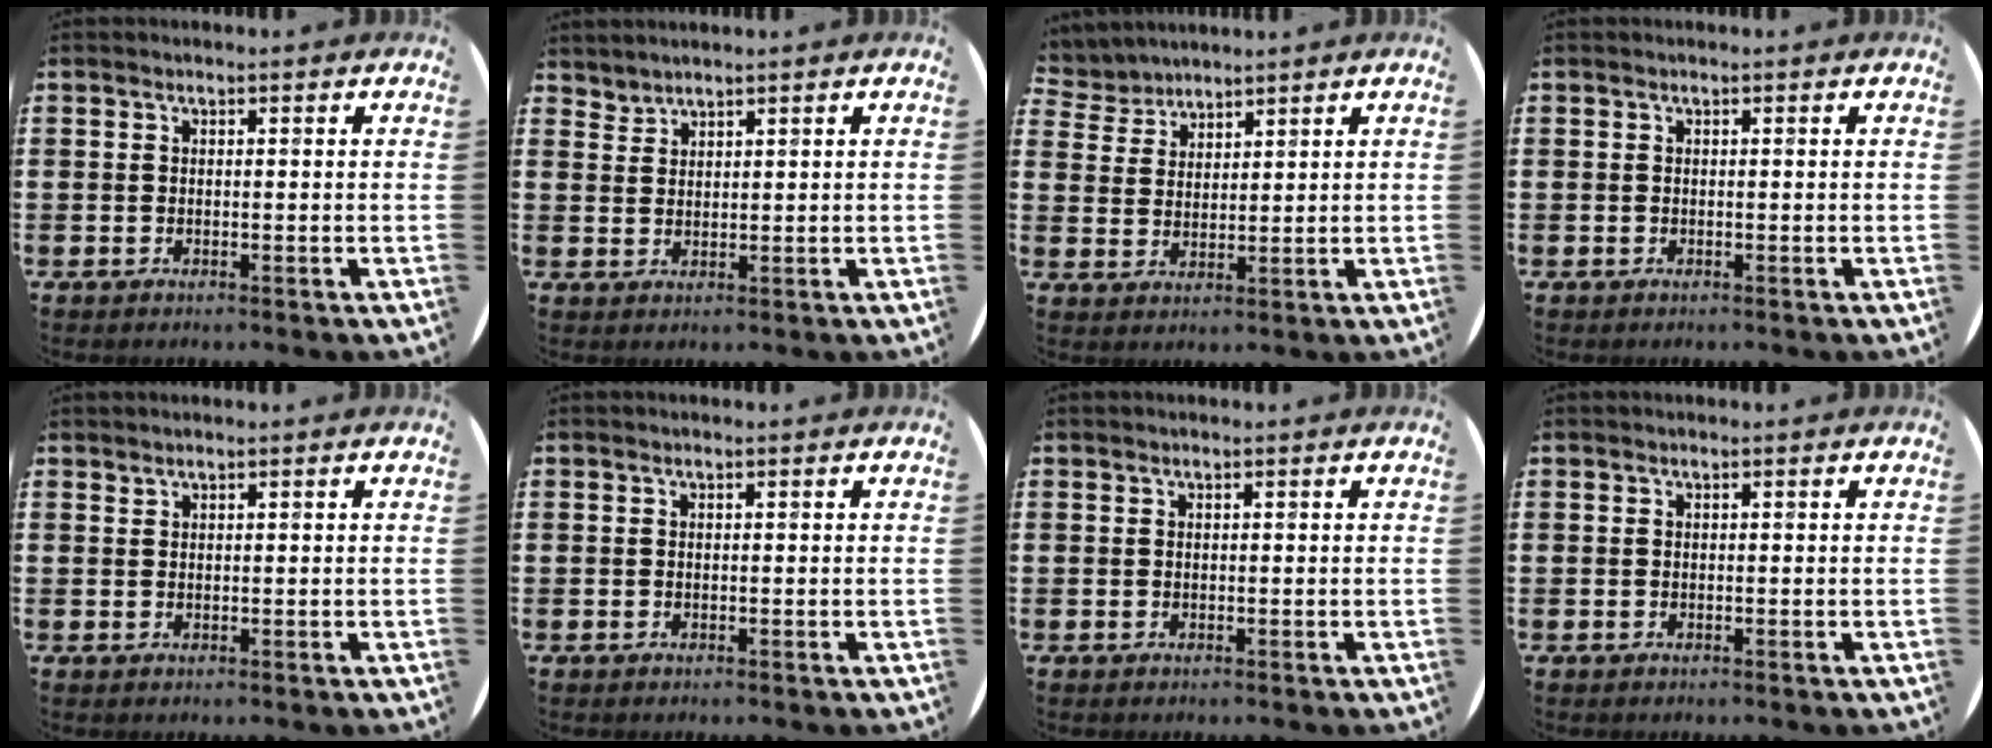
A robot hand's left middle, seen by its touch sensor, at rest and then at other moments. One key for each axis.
{"total": 1.9, "fx": 1.8, "fy": 0.1, "fz": -0.5, "tx": 0.007, "ty": -0.003, "tz": 0.036}
{"total": 4.1, "fx": 3.9, "fy": 1.4, "fz": -0.3, "tx": -0.008, "ty": -0.012, "tz": 0.073}
{"total": 0.0}
{"total": 0.6, "fx": 0.6, "fy": 0.0, "fz": -0.2, "tx": 0.002, "ty": 0.001, "tz": 0.012}
{"total": 0.0}
{"total": 0.0}
{"total": 0.0}